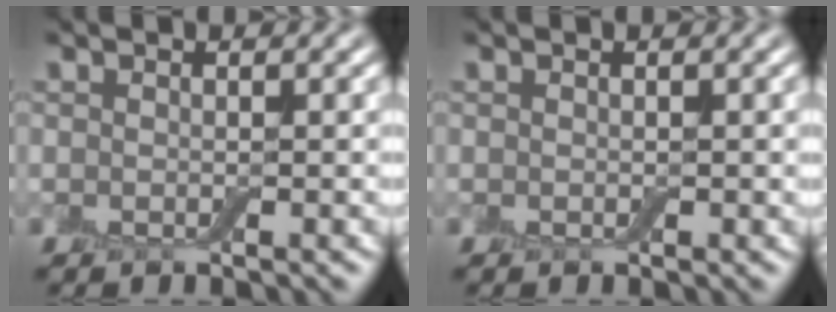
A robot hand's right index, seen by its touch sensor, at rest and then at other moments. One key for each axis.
{"total": 0.0}